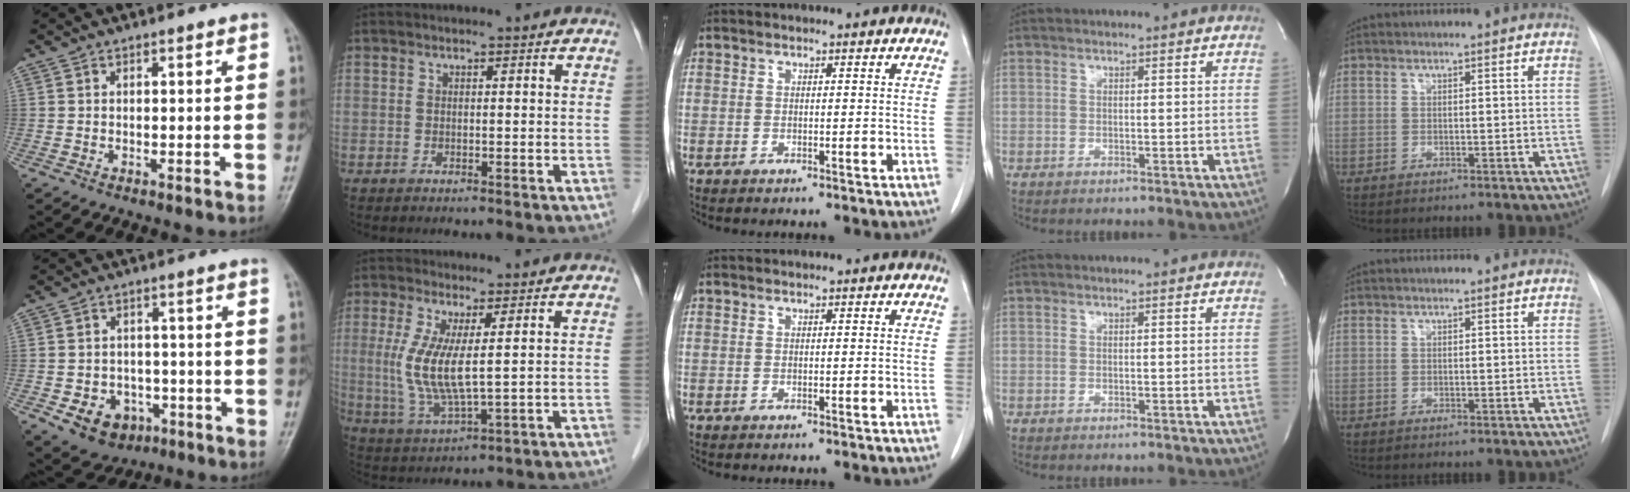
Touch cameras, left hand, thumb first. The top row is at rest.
{"thumb": {"total": 8.9, "force": [-3.8, 7.1, 3.8], "torque": [-0.042, 0.026, -0.046]}, "index": {"total": 8.1, "force": [1.2, 1.2, 8.0], "torque": [-0.185, -0.014, 0.028]}}